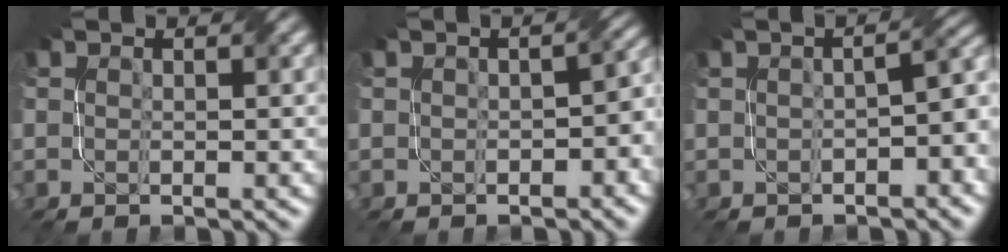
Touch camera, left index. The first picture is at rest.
{"total": 3.4, "force": [-0.6, 1.8, 2.8], "torque": [-0.026, -0.001, -0.008]}
{"total": 4.6, "force": [-0.9, 1.7, 4.3], "torque": [-0.046, 0.006, -0.010]}